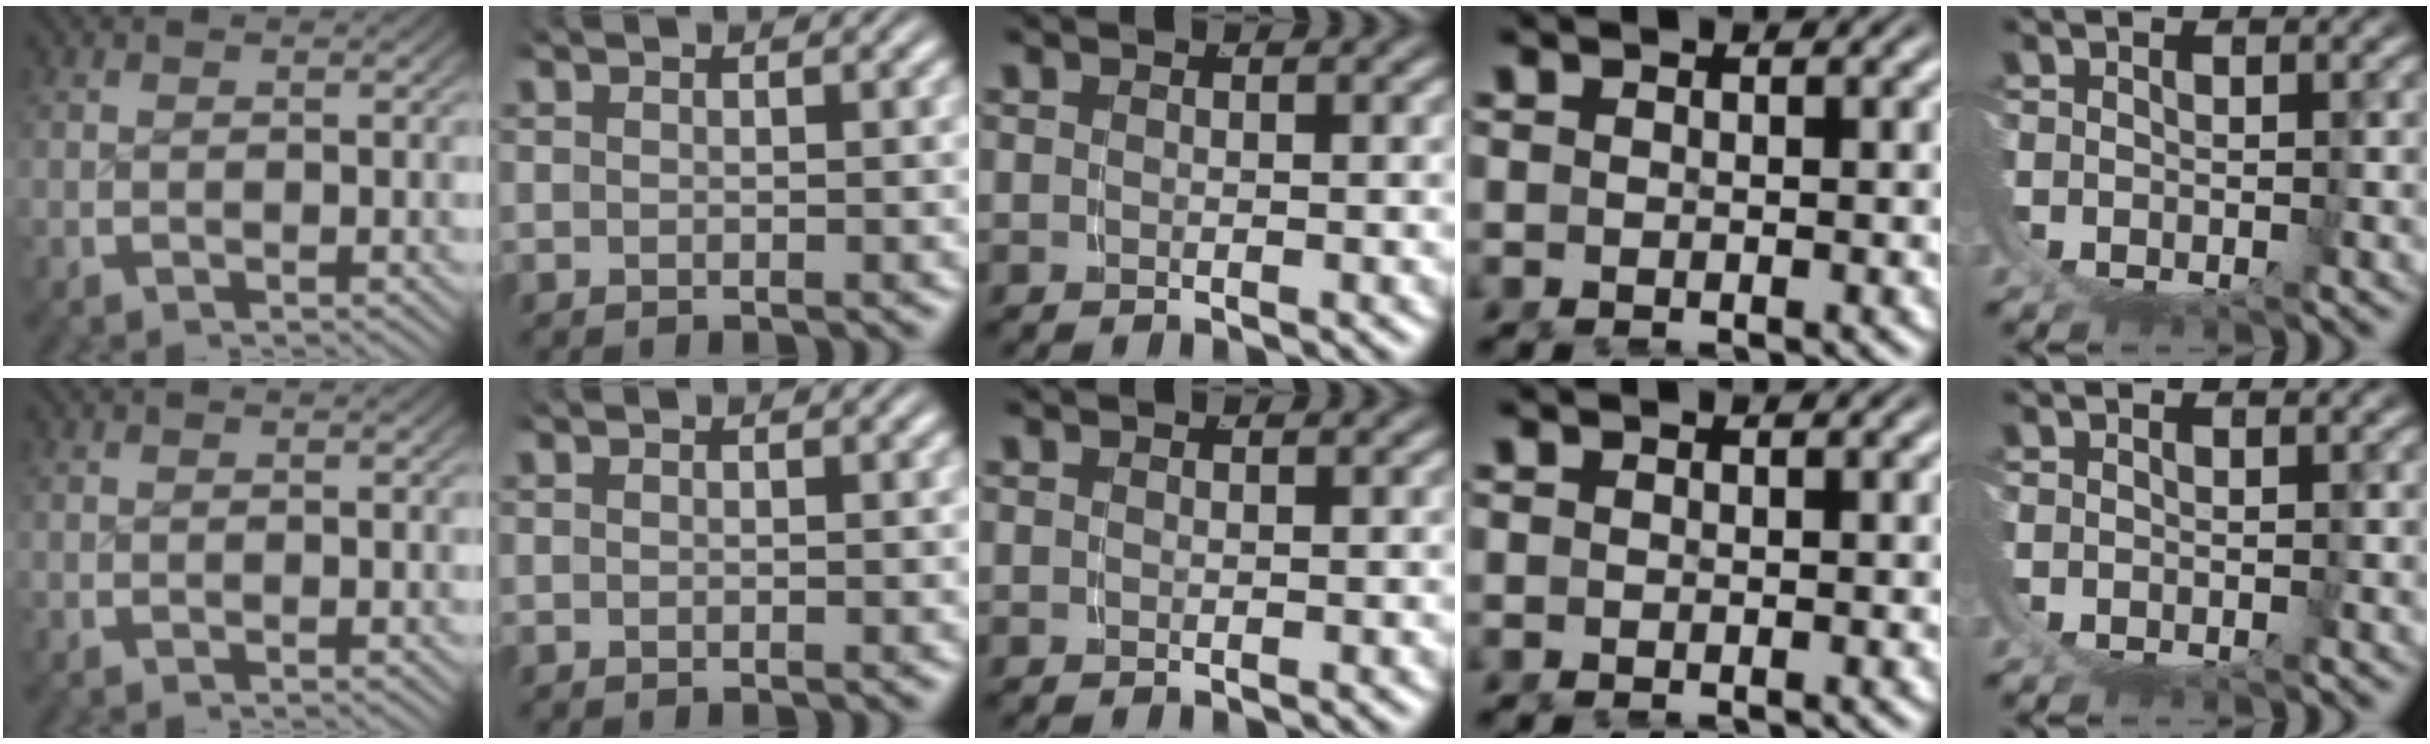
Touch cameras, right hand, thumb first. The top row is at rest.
{}